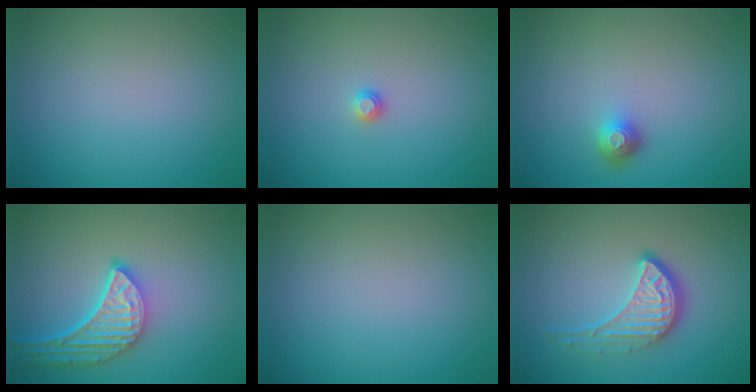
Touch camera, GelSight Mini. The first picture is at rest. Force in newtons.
{"total": 0.8, "press": 0.8, "slide": 0.1}
{"total": 1.6, "press": 1.3, "slide": 1.0}
{"total": 5.3, "press": 4.1, "slide": 3.3}
{"total": 0.0}
{"total": 4.1, "press": 3.0, "slide": 2.8}